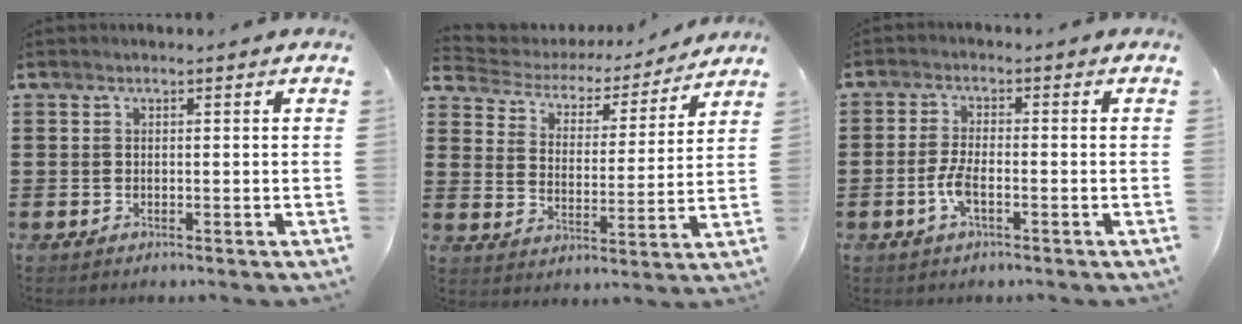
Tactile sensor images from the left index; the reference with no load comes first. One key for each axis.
{"total": 3.5, "fx": 3.3, "fy": 1.1, "fz": 0.5, "tx": -0.035, "ty": -0.026, "tz": 0.049}
{"total": 3.8, "fx": -1.4, "fy": 1.1, "fz": 3.4, "tx": -0.087, "ty": -0.006, "tz": -0.033}